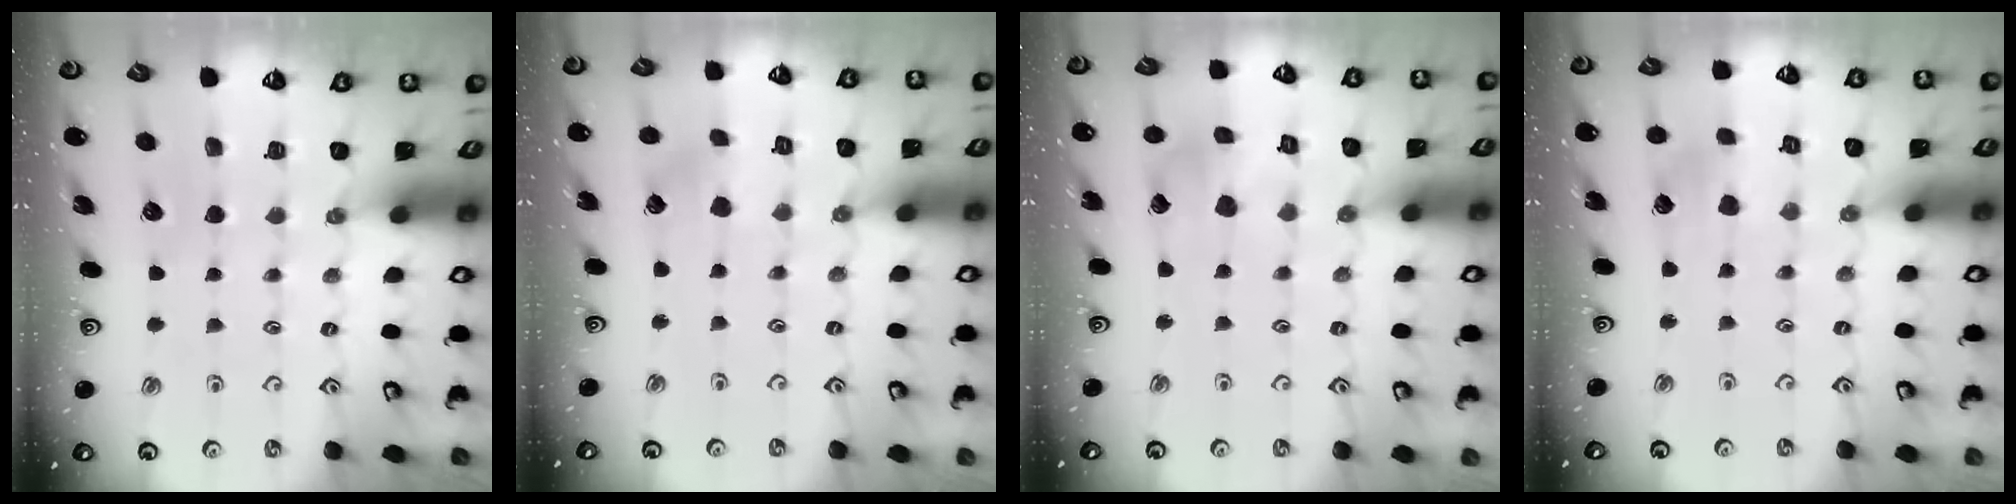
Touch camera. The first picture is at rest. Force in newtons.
{"total": 2.5, "press": 2.4, "slide": 0.8}
{"total": 4.8, "press": 4.8, "slide": 0.4}
{"total": 2.8, "press": 2.8, "slide": 0.5}